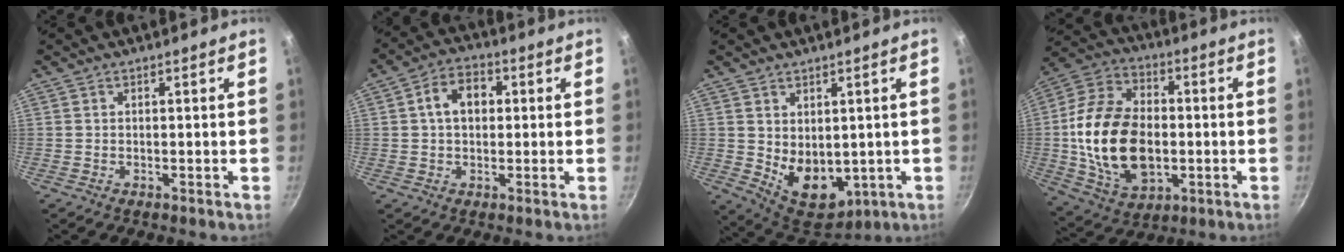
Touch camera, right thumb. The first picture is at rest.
{"total": 7.6, "force": [1.2, 5.5, 5.2], "torque": [-0.063, 0.017, 0.008]}
{"total": 10.5, "force": [0.5, 7.3, 7.5], "torque": [-0.087, -0.027, 0.035]}
{"total": 20.3, "force": [-1.4, 13.1, 15.4], "torque": [-0.273, 0.013, -0.016]}